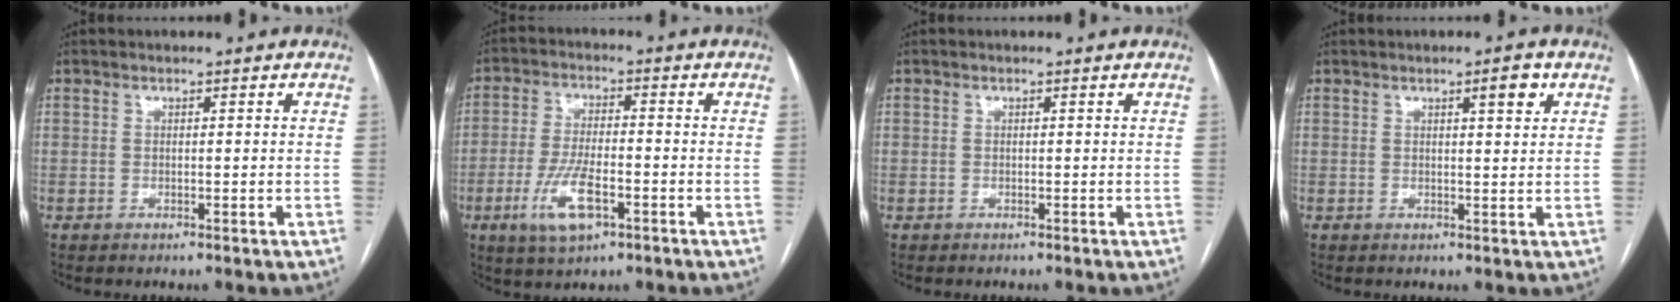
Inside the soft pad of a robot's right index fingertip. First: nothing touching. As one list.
[{"total": 8.7, "force": [-3.7, 2.8, 7.3], "torque": [-0.153, -0.007, -0.065]}, {"total": 0.5, "force": [-0.2, 0.5, -0.1], "torque": [0.002, 0.006, -0.006]}, {"total": 2.9, "force": [1.5, 0.4, 2.4], "torque": [-0.035, -0.001, 0.020]}]